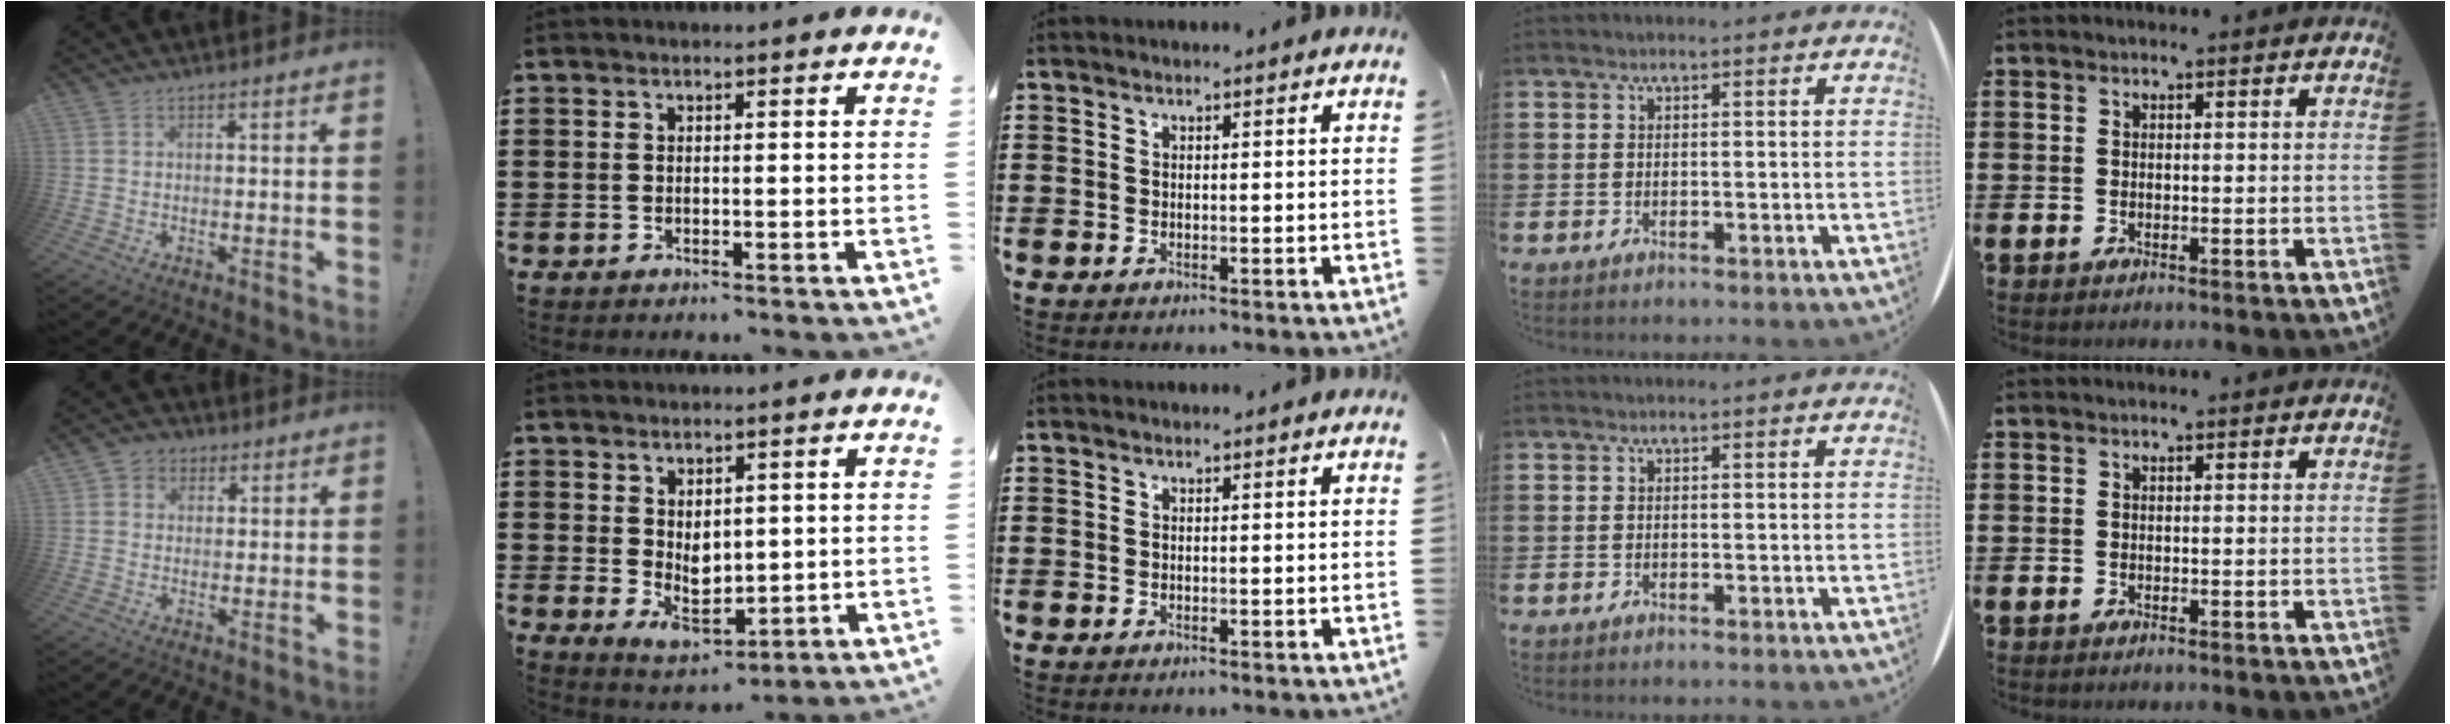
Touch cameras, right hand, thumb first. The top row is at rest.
{"thumb": {"total": 4.0, "force": [0.9, 3.7, 1.1], "torque": [-0.016, 0.001, 0.017]}, "index": {"total": 3.9, "force": [0.6, 3.0, 2.4], "torque": [-0.037, -0.002, 0.010]}}